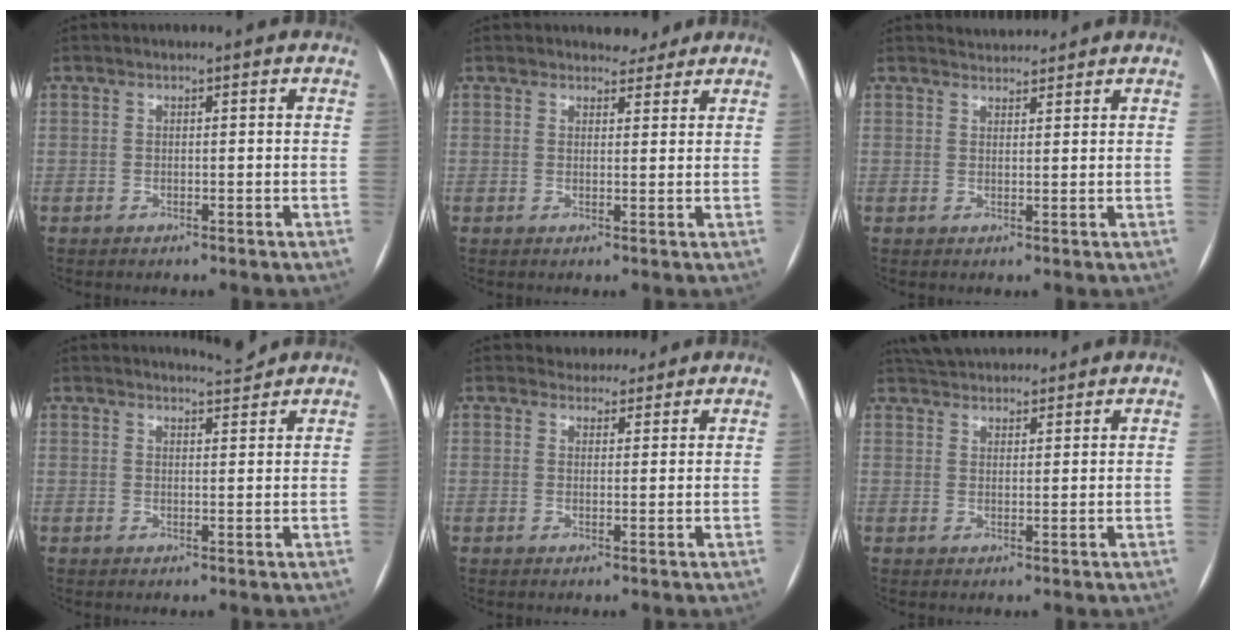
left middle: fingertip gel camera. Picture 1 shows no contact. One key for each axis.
{"total": 2.7, "fx": 2.5, "fy": 1.1, "fz": 0.1, "tx": 0.000, "ty": -0.004, "tz": 0.032}
{"total": 2.9, "fx": 2.8, "fy": 0.5, "fz": 0.1, "tx": -0.009, "ty": 0.015, "tz": 0.048}
{"total": 2.7, "fx": 2.6, "fy": -0.4, "fz": -0.2, "tx": -0.006, "ty": -0.010, "tz": 0.043}
{"total": 3.5, "fx": 3.2, "fy": 1.4, "fz": 0.1, "tx": 0.001, "ty": 0.006, "tz": 0.043}
{"total": 9.7, "fx": 8.8, "fy": 2.7, "fz": 2.8, "tx": -0.045, "ty": 0.034, "tz": 0.138}